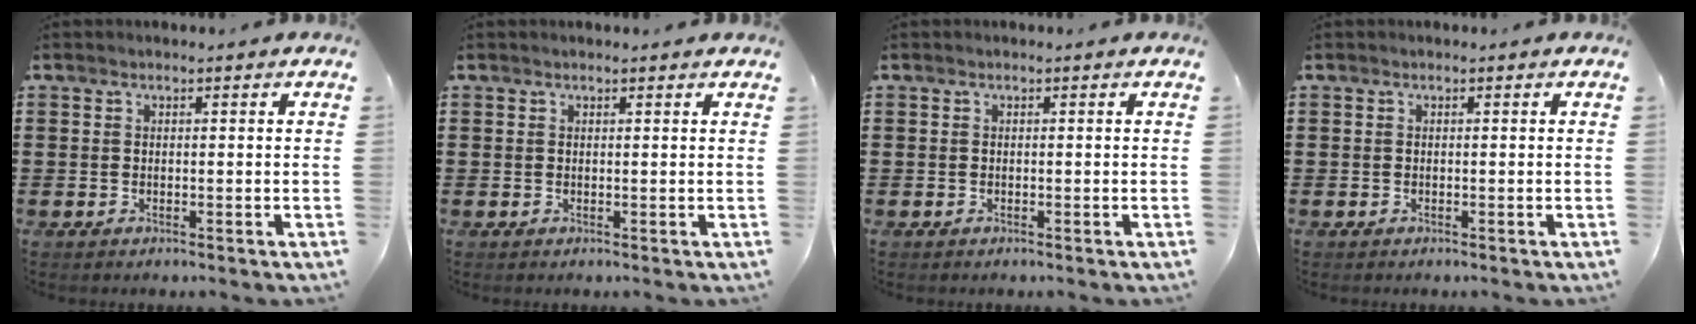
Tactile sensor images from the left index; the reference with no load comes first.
{"total": 0.5, "force": [0.4, 0.0, 0.3], "torque": [-0.005, -0.001, 0.010]}
{"total": 0.0}
{"total": 0.0}